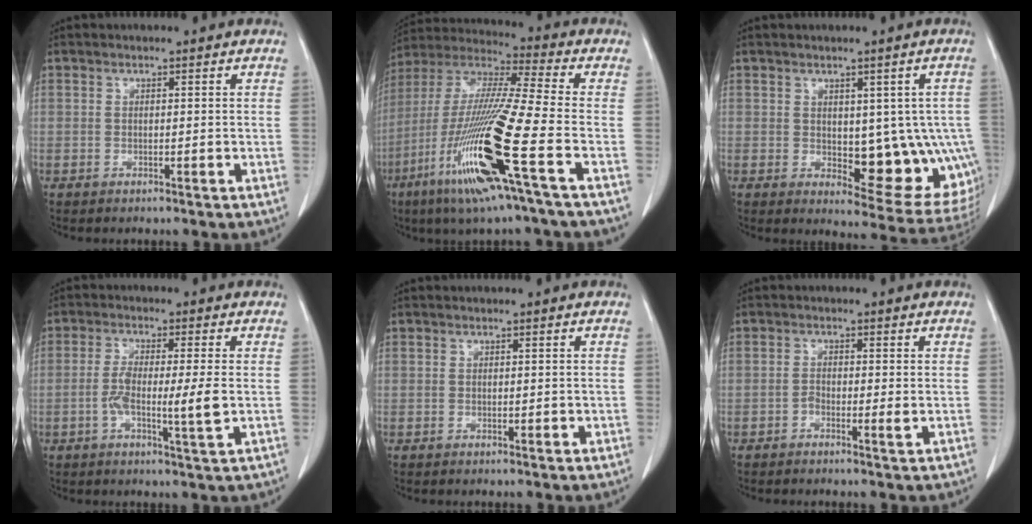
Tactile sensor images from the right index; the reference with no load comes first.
{"total": 19.9, "force": [-7.8, -0.3, 18.3], "torque": [-0.402, -0.038, -0.159]}
{"total": 12.5, "force": [-0.8, 5.6, 11.2], "torque": [-0.104, -0.001, 0.005]}
{"total": 7.2, "force": [-1.1, 0.3, 7.1], "torque": [-0.129, -0.008, -0.024]}
{"total": 0.7, "force": [0.0, 0.4, 0.6], "torque": [-0.010, 0.000, 0.003]}
{"total": 1.9, "force": [-0.6, 0.4, 1.7], "torque": [-0.027, 0.001, -0.011]}